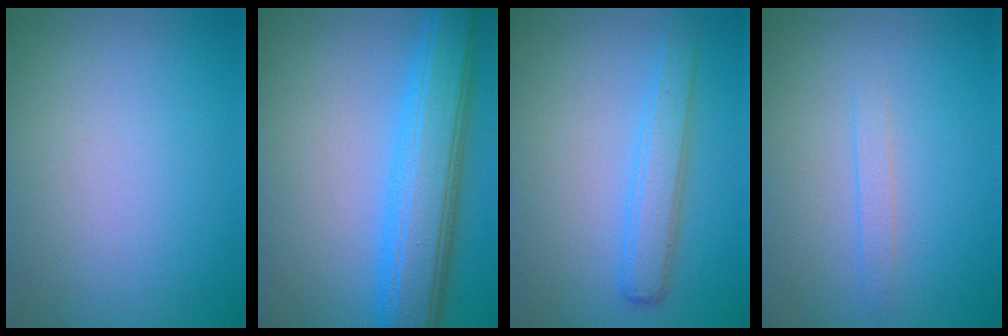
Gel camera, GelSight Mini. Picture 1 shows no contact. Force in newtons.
{"total": 7.8, "press": 7.8, "slide": 0.3}
{"total": 3.1, "press": 3.1, "slide": 0.1}
{"total": 1.2, "press": 1.2, "slide": 0.1}